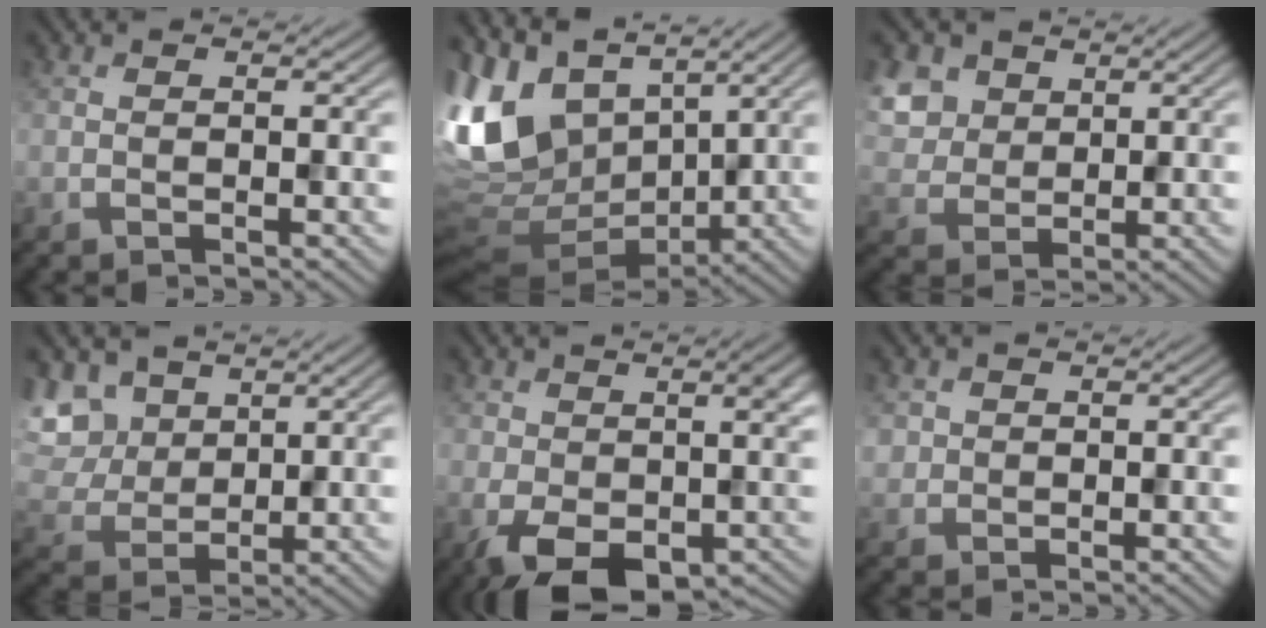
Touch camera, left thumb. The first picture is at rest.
{"total": 13.6, "force": [2.9, 8.5, 10.2], "torque": [-0.258, -0.006, 0.057]}
{"total": 7.4, "force": [3.0, 5.7, 3.8], "torque": [-0.125, 0.010, 0.053]}
{"total": 6.5, "force": [3.2, 4.7, 3.2], "torque": [-0.097, 0.000, 0.049]}
{"total": 10.1, "force": [-2.0, 5.2, 8.5], "torque": [-0.136, -0.024, -0.015]}
{"total": 1.4, "force": [0.4, 1.4, 0.1], "torque": [-0.002, -0.005, 0.008]}